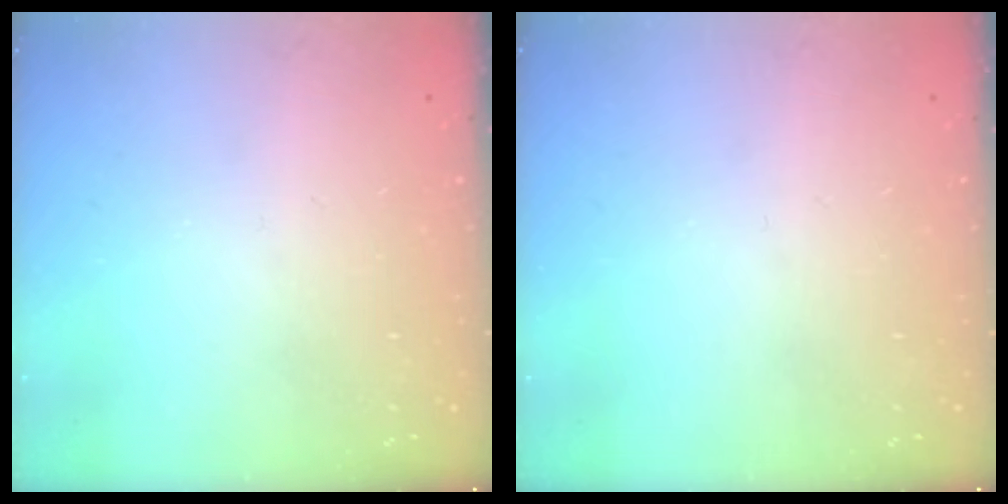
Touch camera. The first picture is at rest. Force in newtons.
{"total": 0.0}